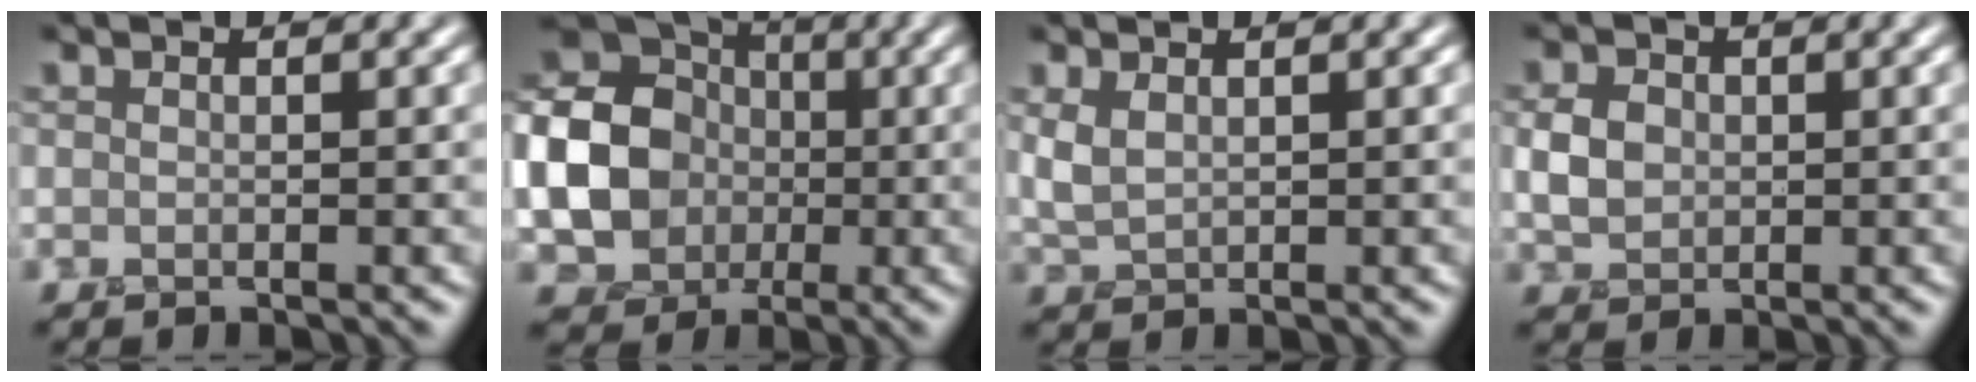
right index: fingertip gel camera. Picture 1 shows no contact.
{"total": 15.9, "force": [-0.6, 14.1, 7.3], "torque": [-0.188, 0.017, -0.057]}
{"total": 2.0, "force": [0.8, 1.1, 1.4], "torque": [-0.042, 0.003, 0.020]}
{"total": 2.7, "force": [0.2, 2.2, 1.5], "torque": [-0.038, 0.004, 0.000]}